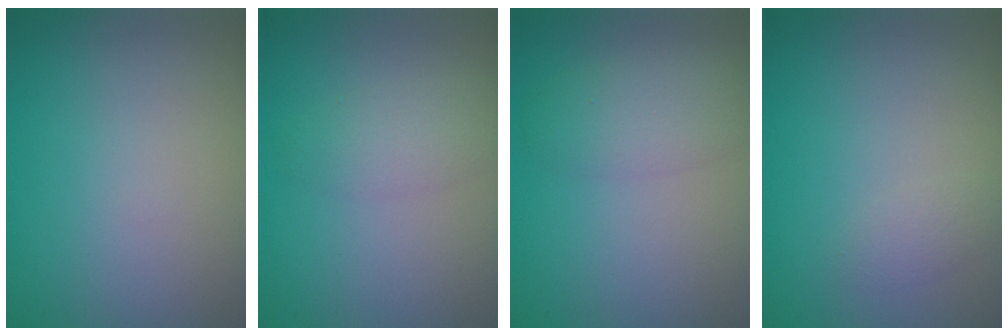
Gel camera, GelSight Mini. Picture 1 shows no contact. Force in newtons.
{"total": 2.3, "press": 2.3, "slide": 0.1}
{"total": 3.0, "press": 3.0, "slide": 0.1}
{"total": 1.1, "press": 1.1, "slide": 0.0}